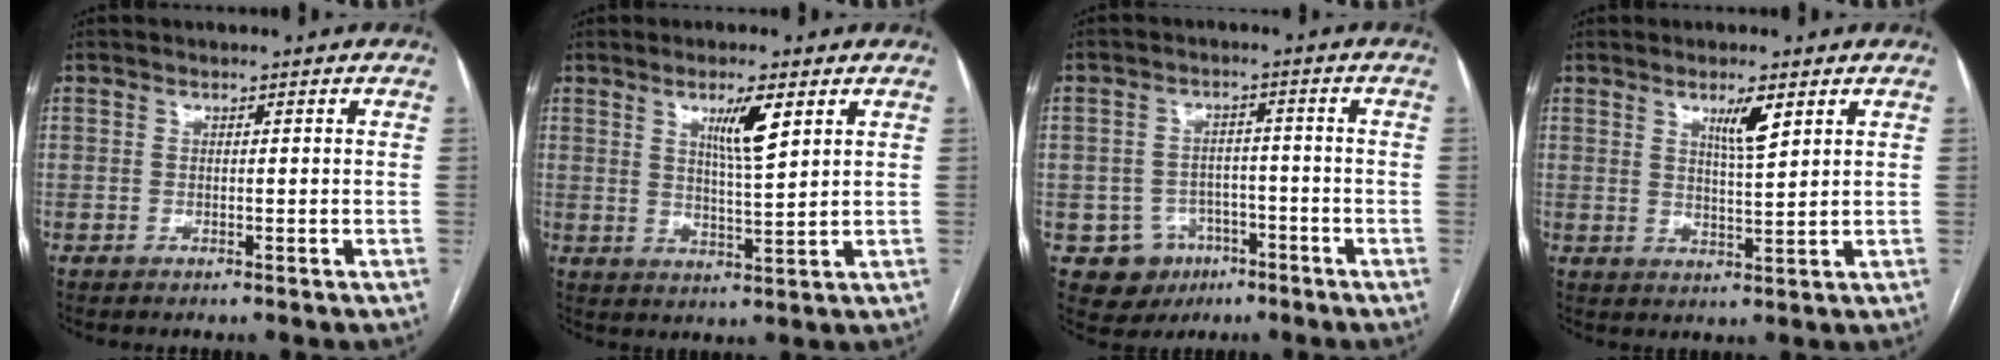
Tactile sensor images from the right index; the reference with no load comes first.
{"total": 5.9, "force": [2.8, 0.4, 5.2], "torque": [-0.091, -0.007, 0.049]}
{"total": 6.9, "force": [-3.0, 6.1, 1.2], "torque": [-0.018, 0.011, -0.037]}
{"total": 4.5, "force": [2.5, 0.3, 3.7], "torque": [-0.064, -0.006, 0.044]}